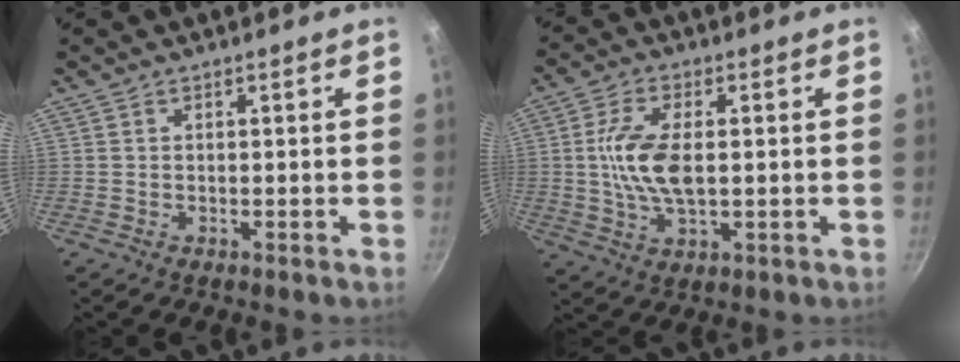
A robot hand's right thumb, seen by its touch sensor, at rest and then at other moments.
{"total": 10.0, "force": [0.5, 4.9, 8.8], "torque": [-0.172, 0.004, 0.006]}